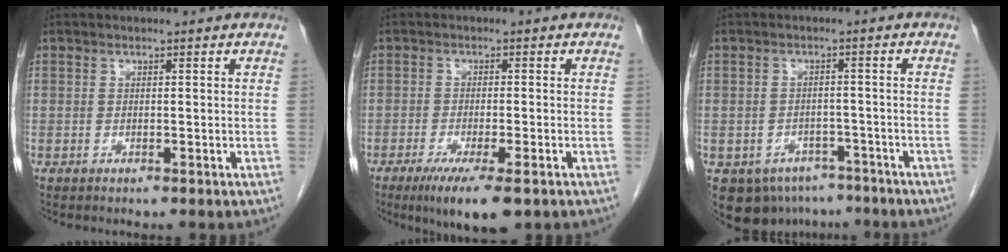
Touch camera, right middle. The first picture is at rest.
{"total": 8.1, "force": [-5.0, 1.4, 6.2], "torque": [-0.100, -0.021, -0.076]}
{"total": 8.9, "force": [-6.2, 6.0, 2.3], "torque": [-0.030, 0.005, -0.080]}